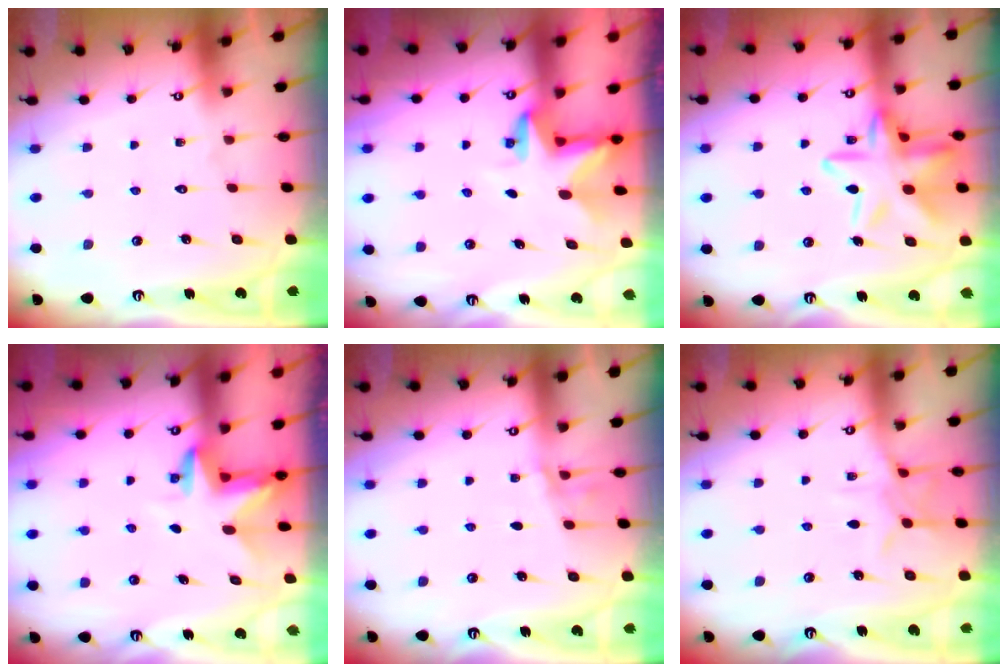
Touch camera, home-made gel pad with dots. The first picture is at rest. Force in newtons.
{"total": 2.9, "press": 2.9, "slide": 0.1}
{"total": 17.7, "press": 17.6, "slide": 1.4}
{"total": 3.3, "press": 3.3, "slide": 0.2}
{"total": 3.0, "press": 3.0, "slide": 0.4}
{"total": 8.5, "press": 8.5, "slide": 0.6}